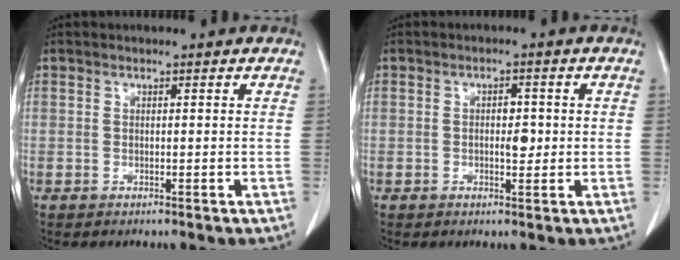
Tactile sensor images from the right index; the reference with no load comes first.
{"total": 2.8, "force": [-0.2, 1.2, 2.5], "torque": [-0.040, 0.002, -0.001]}